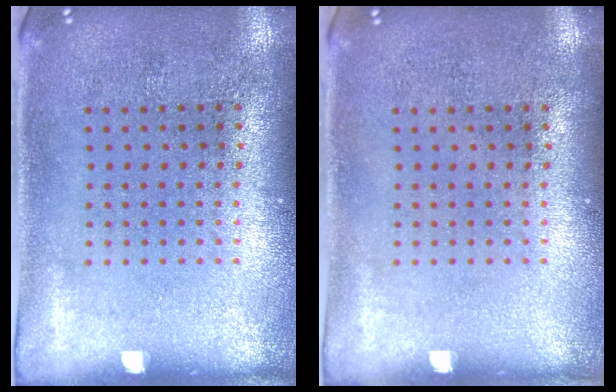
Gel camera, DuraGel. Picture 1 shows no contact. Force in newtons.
{"total": 0.0}